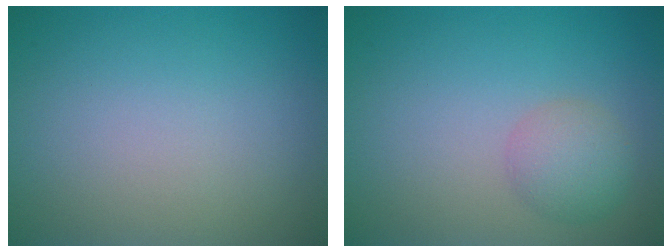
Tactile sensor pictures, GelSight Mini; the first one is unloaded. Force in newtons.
{"total": 2.1, "press": 2.1, "slide": 0.2}